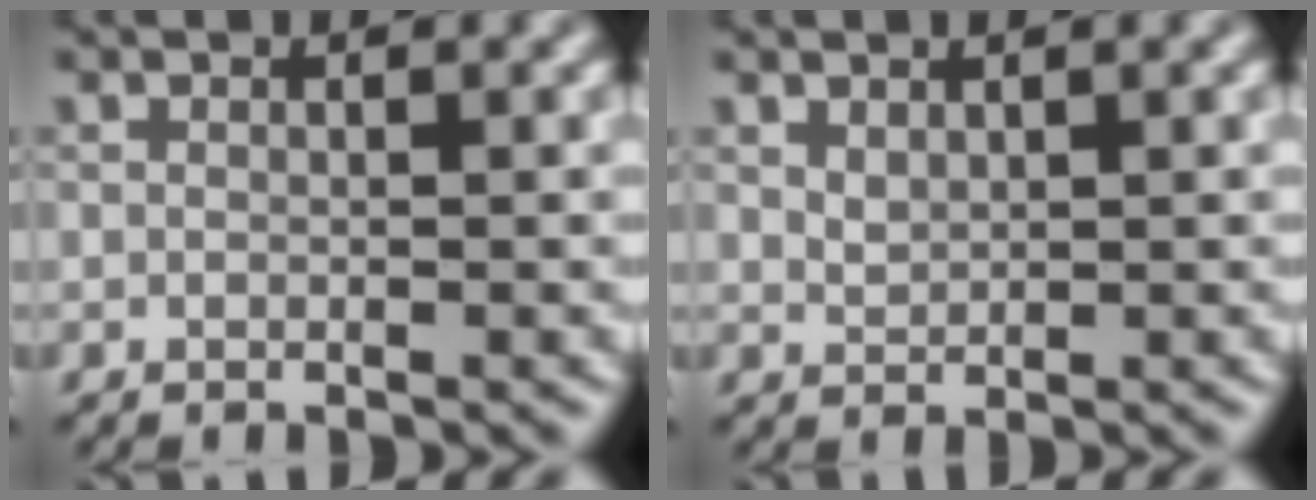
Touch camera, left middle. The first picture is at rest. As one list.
[{"total": 1.0, "force": [0.7, 0.5, 0.4], "torque": [-0.014, 0.000, 0.020]}]